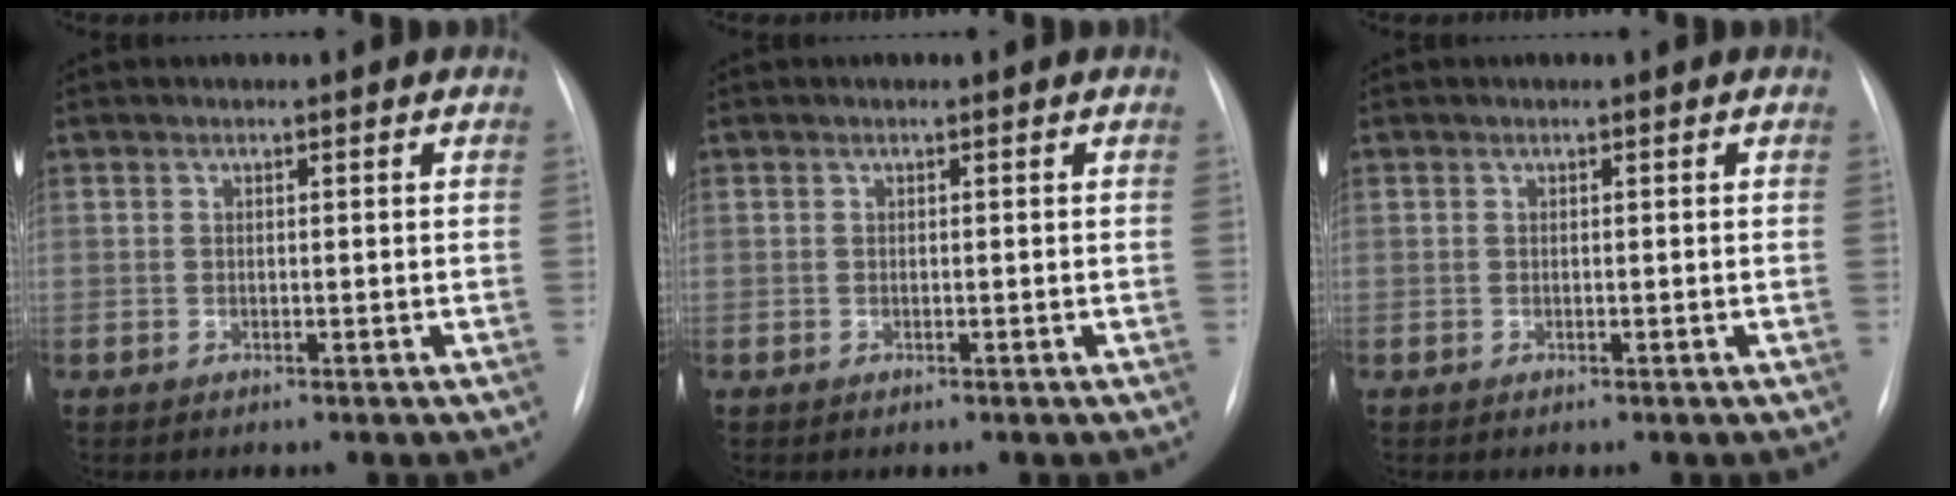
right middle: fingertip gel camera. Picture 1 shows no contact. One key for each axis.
{"total": 0.0}
{"total": 0.0}